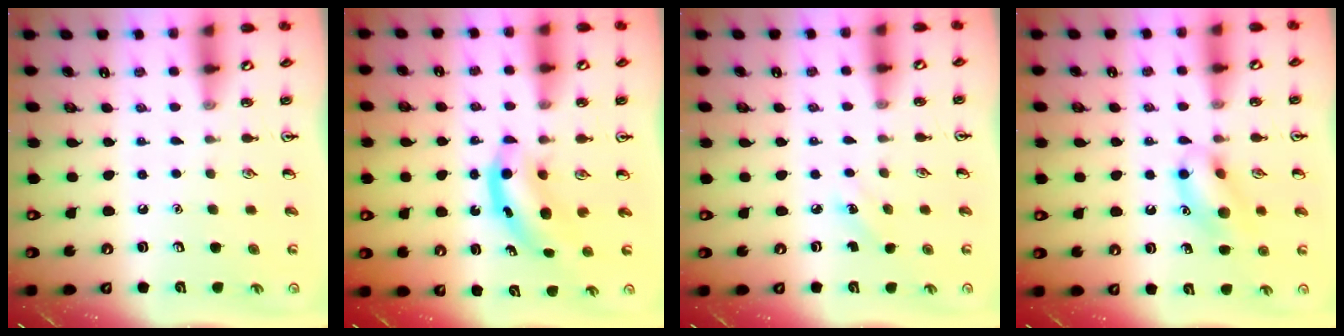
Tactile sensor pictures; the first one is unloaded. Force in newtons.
{"total": 4.4, "press": 4.4, "slide": 0.5}
{"total": 2.8, "press": 2.6, "slide": 1.0}
{"total": 12.1, "press": 12.0, "slide": 0.8}